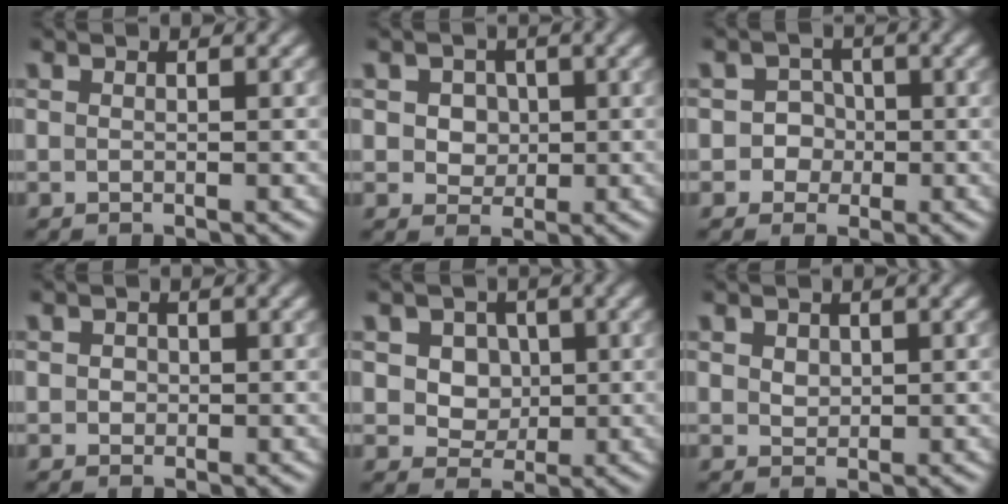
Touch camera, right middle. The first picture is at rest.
{"total": 3.4, "force": [0.9, 2.8, 1.7], "torque": [-0.021, 0.012, 0.008]}
{"total": 3.0, "force": [-0.5, 3.0, 0.5], "torque": [0.024, 0.018, -0.027]}
{"total": 0.9, "force": [0.1, 0.8, 0.3], "torque": [-0.001, -0.001, -0.001]}
{"total": 4.9, "force": [1.5, 4.0, 2.4], "torque": [-0.037, 0.007, 0.020]}
{"total": 1.1, "force": [0.5, 0.9, 0.5], "torque": [-0.007, -0.001, 0.012]}